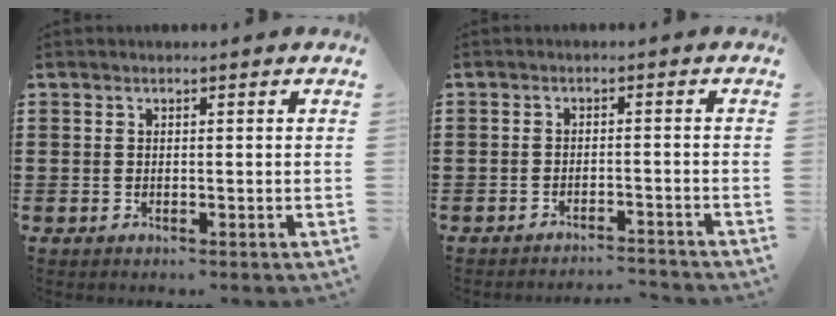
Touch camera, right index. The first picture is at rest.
{"total": 2.3, "force": [-2.3, -0.2, 0.2], "torque": [-0.006, 0.001, -0.049]}